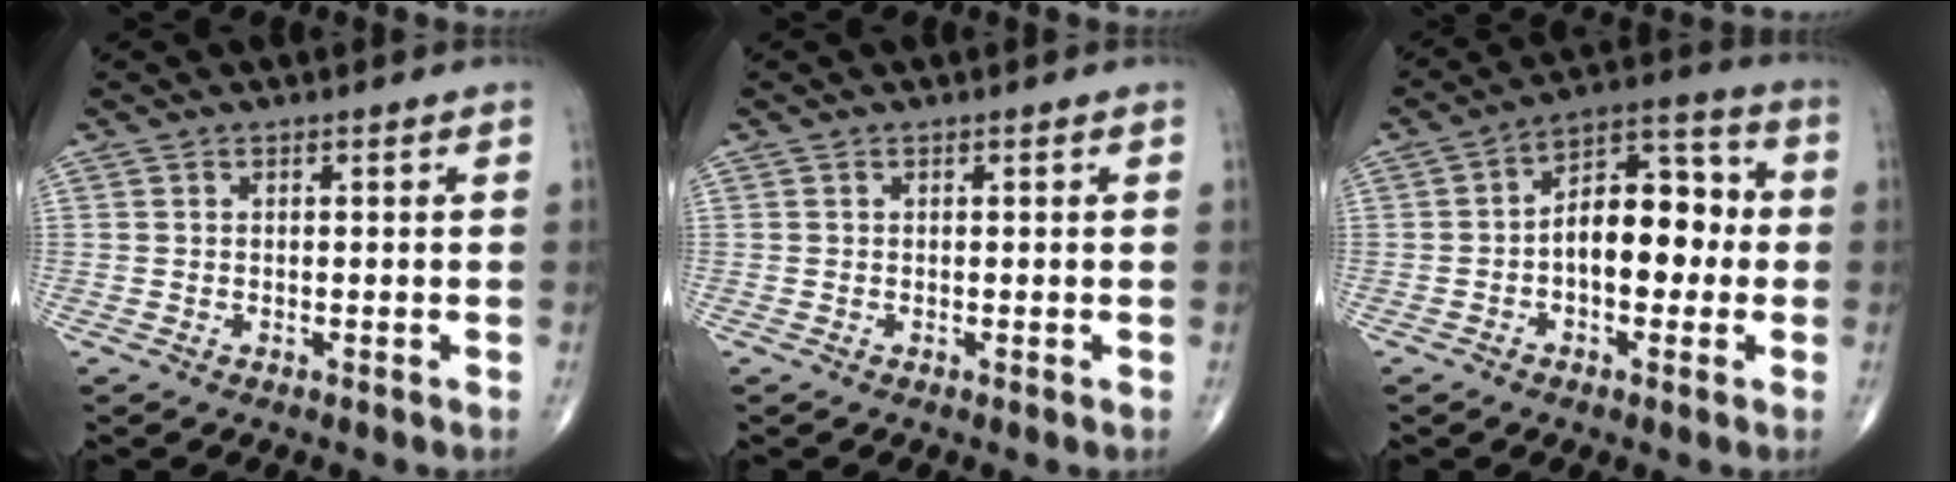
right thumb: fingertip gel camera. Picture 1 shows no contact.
{"total": 0.0}
{"total": 12.4, "force": [-0.9, 7.2, 10.0], "torque": [-0.122, 0.039, -0.024]}